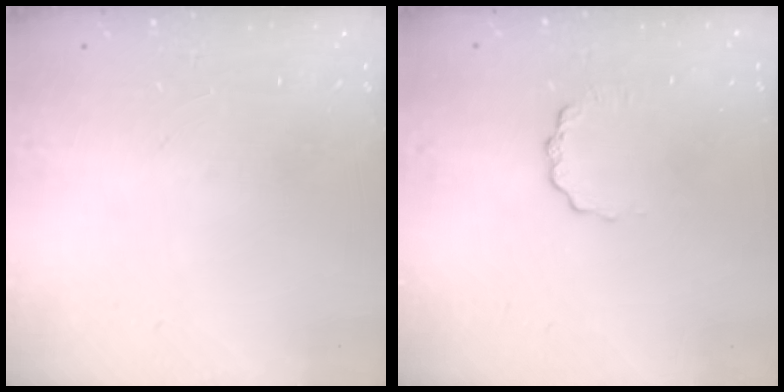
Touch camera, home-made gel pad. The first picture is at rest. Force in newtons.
{"total": 4.8, "press": 4.8, "slide": 0.5}